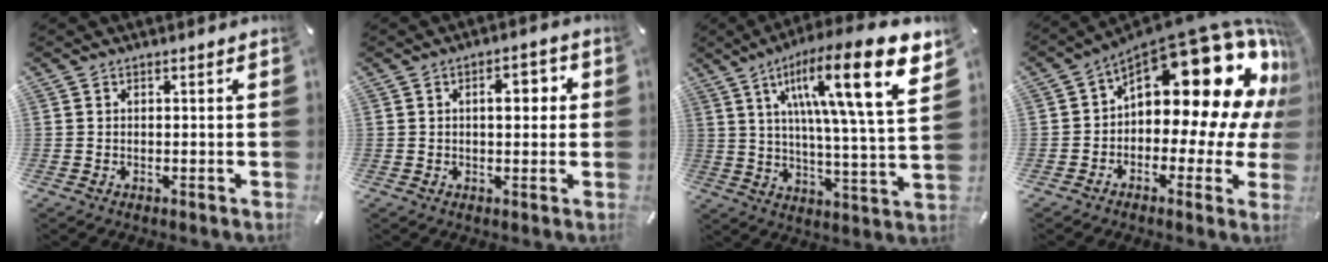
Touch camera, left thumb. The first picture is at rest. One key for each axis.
{"total": 5.8, "fx": 0.9, "fy": 3.0, "fz": 4.8, "tx": -0.058, "ty": -0.003, "tz": 0.004}
{"total": 22.2, "fx": 10.0, "fy": 4.2, "fz": 19.4, "tx": -0.297, "ty": -0.057, "tz": 0.142}
{"total": 25.1, "fx": 10.3, "fy": 12.1, "fz": 19.4, "tx": -0.284, "ty": -0.088, "tz": 0.178}